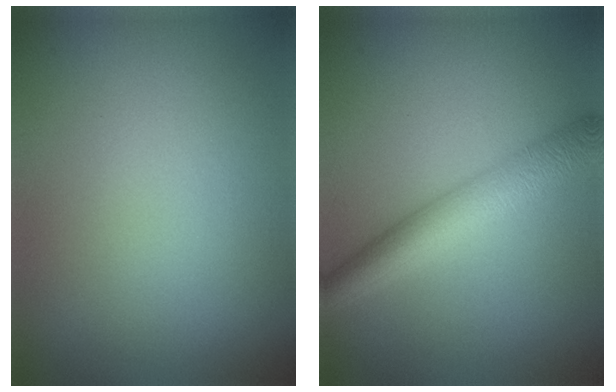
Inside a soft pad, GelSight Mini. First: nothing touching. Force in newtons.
{"total": 5.4, "press": 5.4, "slide": 0.2}